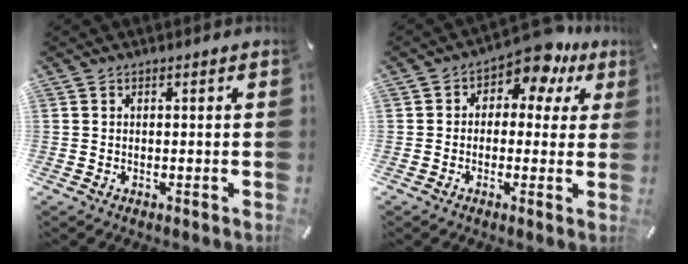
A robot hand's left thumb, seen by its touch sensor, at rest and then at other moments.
{"total": 7.4, "force": [4.4, 4.3, 4.2], "torque": [-0.070, -0.029, 0.074]}